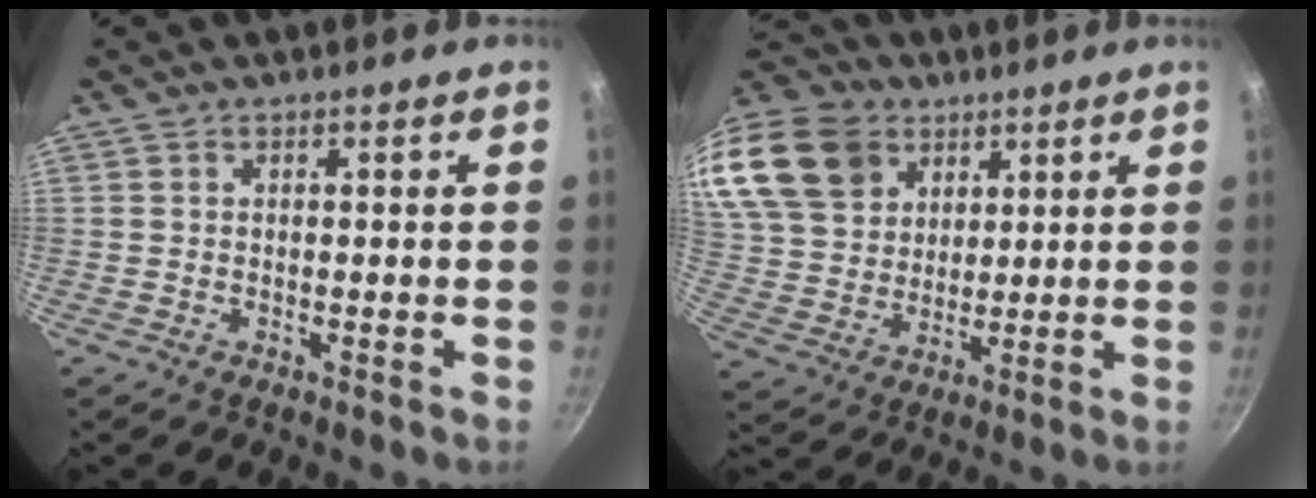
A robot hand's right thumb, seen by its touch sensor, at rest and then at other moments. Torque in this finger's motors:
{"motor_torque": [0.22, 3.86, 0.54, -0.37, 0.17]}